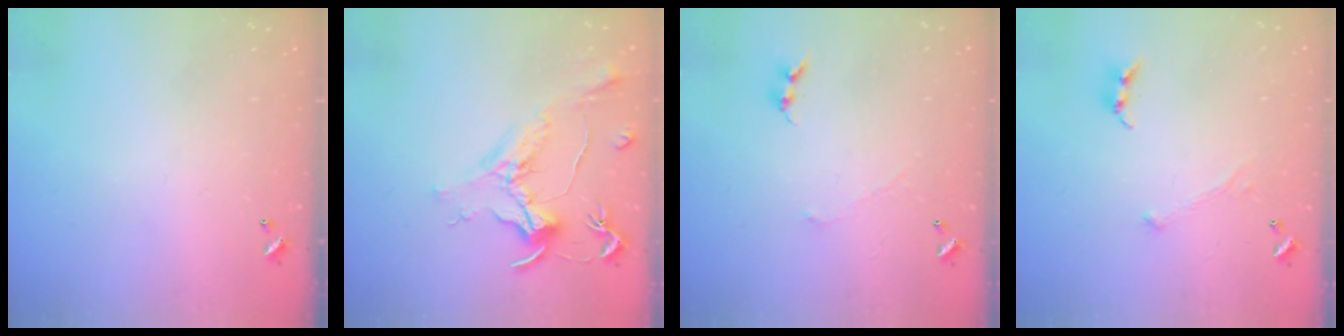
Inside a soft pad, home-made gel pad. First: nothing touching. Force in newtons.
{"total": 1.5, "press": 1.2, "slide": 0.9}
{"total": 0.0}
{"total": 0.0}